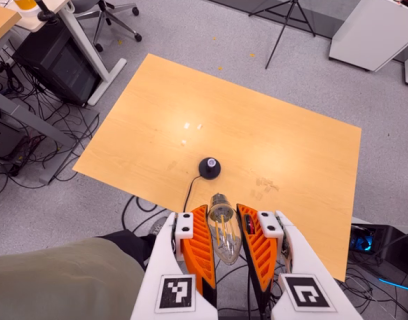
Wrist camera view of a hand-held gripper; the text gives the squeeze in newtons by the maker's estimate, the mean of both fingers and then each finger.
{"total": 20.8, "left": 22.6, "right": 19.1}